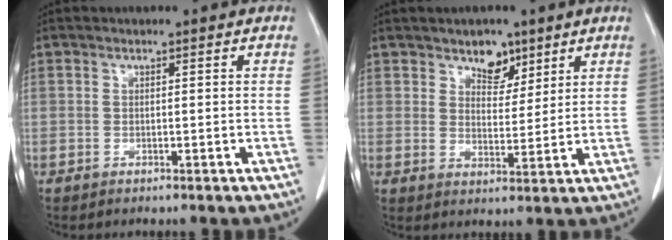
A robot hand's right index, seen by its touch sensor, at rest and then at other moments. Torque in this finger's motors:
{"motor_torque": [-0.08, 0.34, 0.03, 0.00]}